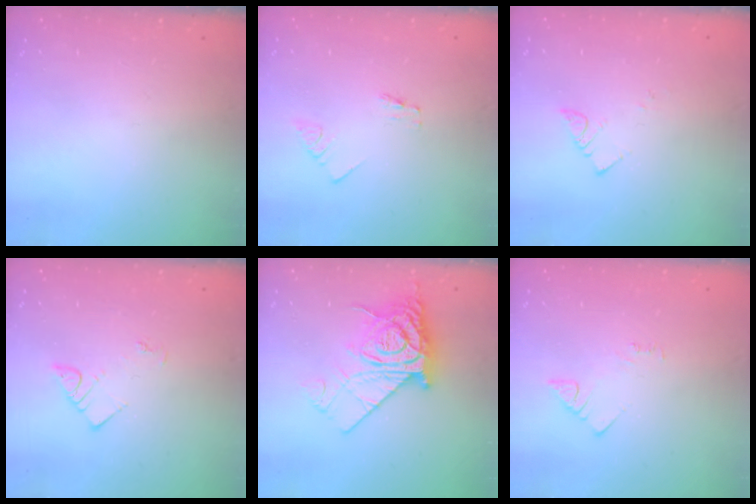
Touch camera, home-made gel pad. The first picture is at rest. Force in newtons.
{"total": 0.0}
{"total": 3.8, "press": 3.8, "slide": 0.2}
{"total": 3.7, "press": 3.6, "slide": 0.4}
{"total": 12.9, "press": 12.8, "slide": 1.5}
{"total": 2.5, "press": 2.5, "slide": 0.4}